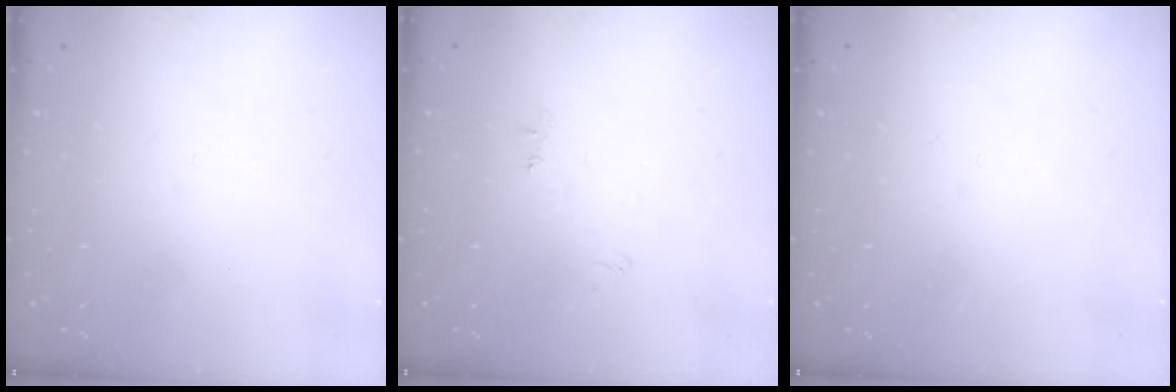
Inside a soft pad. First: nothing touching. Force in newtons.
{"total": 3.9, "press": 3.8, "slide": 0.5}
{"total": 0.0}